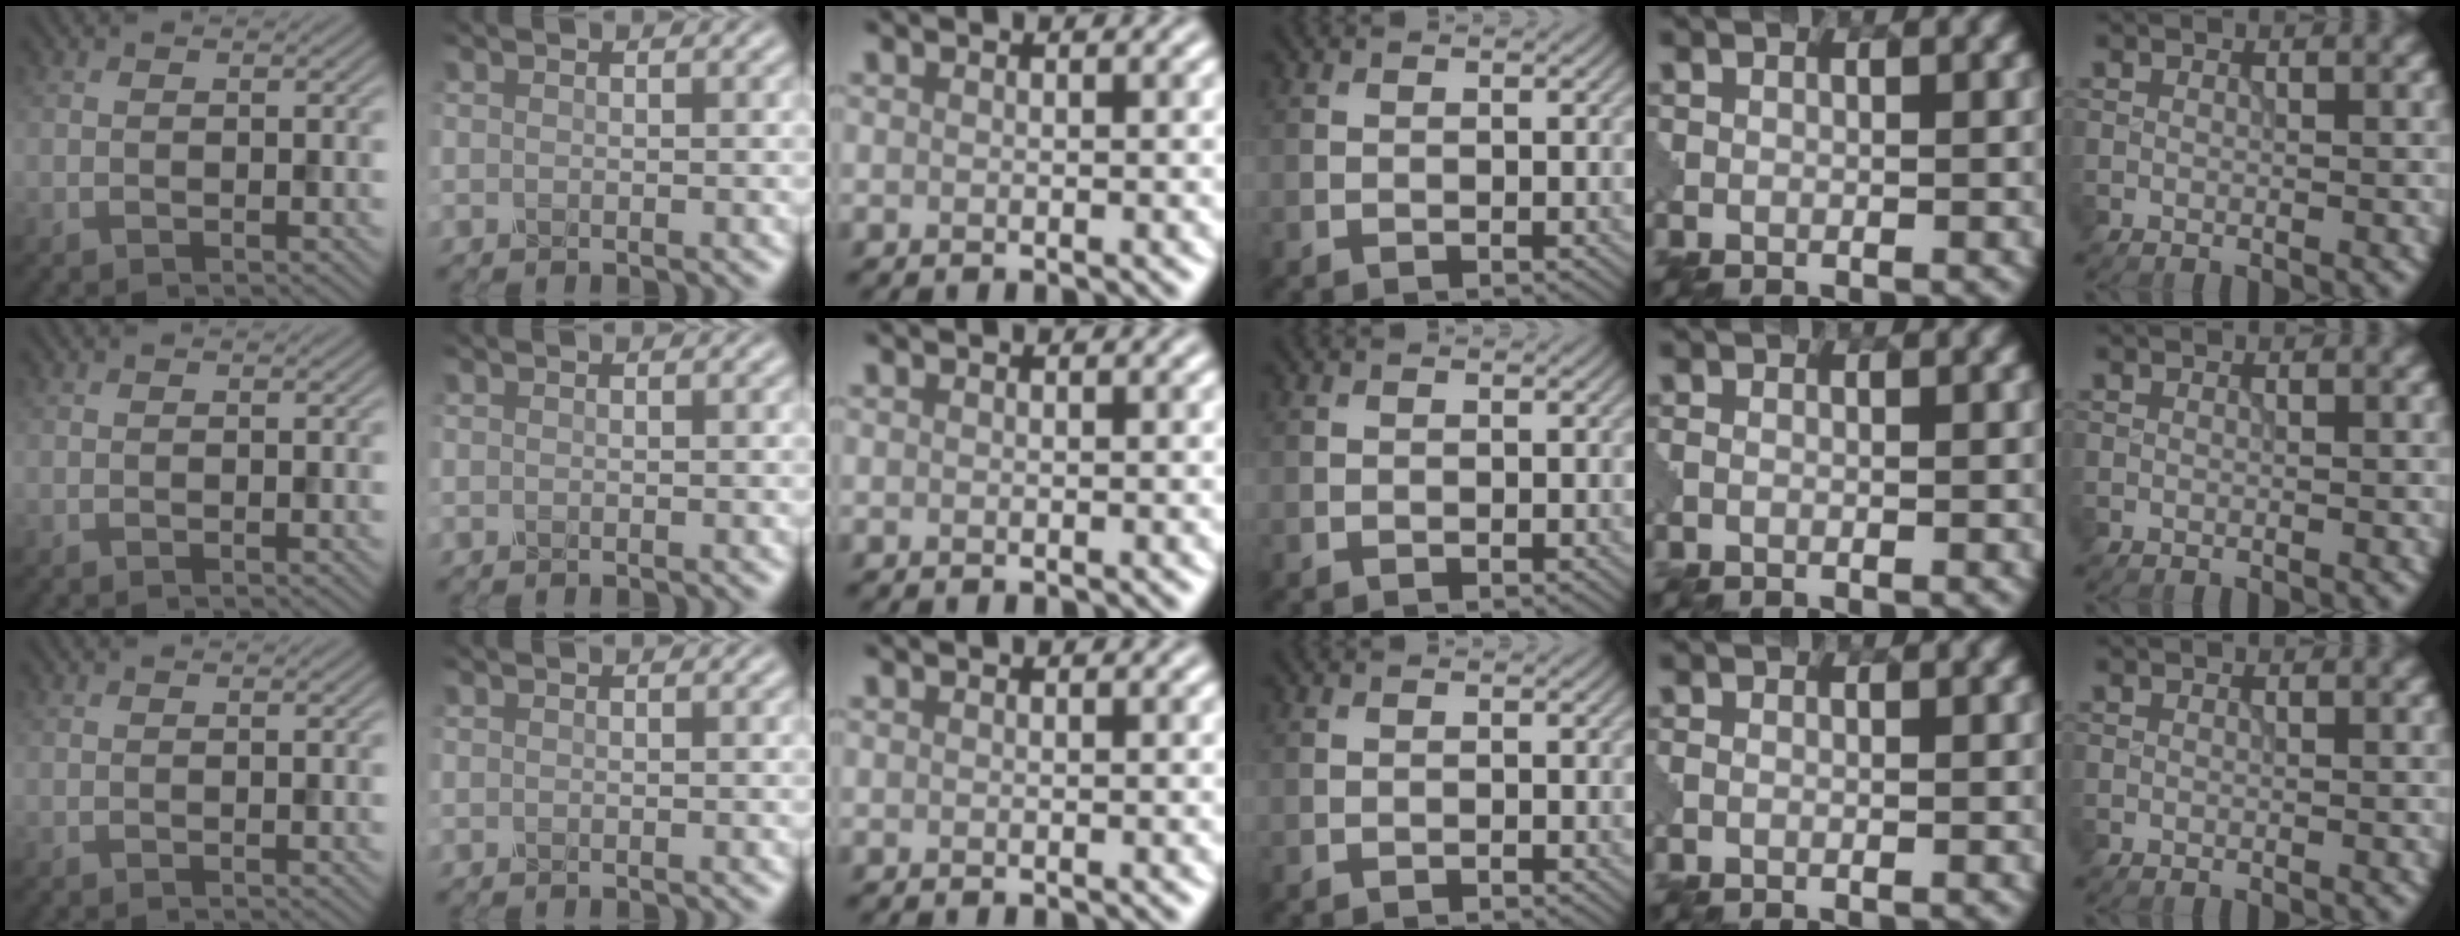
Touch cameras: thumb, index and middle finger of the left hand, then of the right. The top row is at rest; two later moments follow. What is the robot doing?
{"motion": "wrap", "object": "tissue paper"}